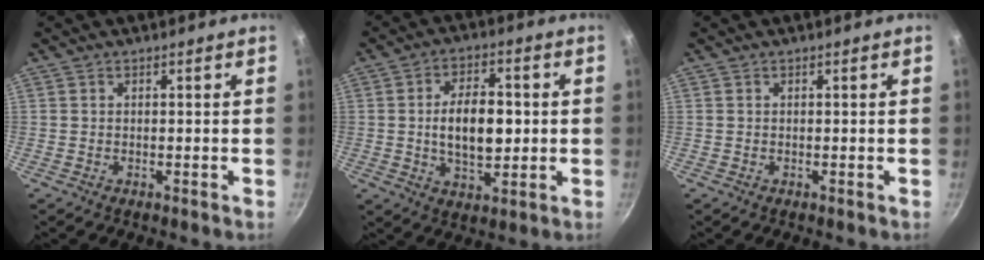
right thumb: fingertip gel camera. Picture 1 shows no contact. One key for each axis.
{"total": 11.1, "fx": 0.2, "fy": 6.1, "fz": 9.3, "tx": -0.137, "ty": 0.002, "tz": 0.007}
{"total": 0.0}